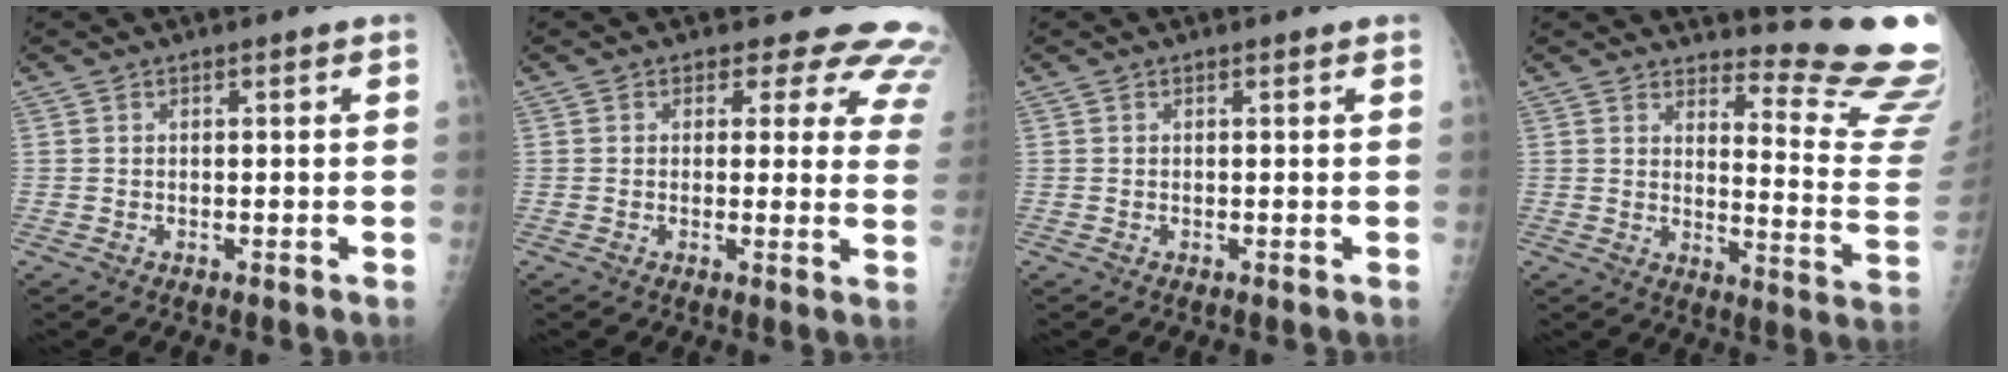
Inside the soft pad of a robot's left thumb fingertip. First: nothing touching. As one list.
[{"total": 12.5, "force": [9.9, 6.5, 4.0], "torque": [0.012, -0.044, 0.075]}, {"total": 0.0}, {"total": 16.2, "force": [15.4, 0.8, 4.8], "torque": [-0.037, -0.207, 0.176]}]